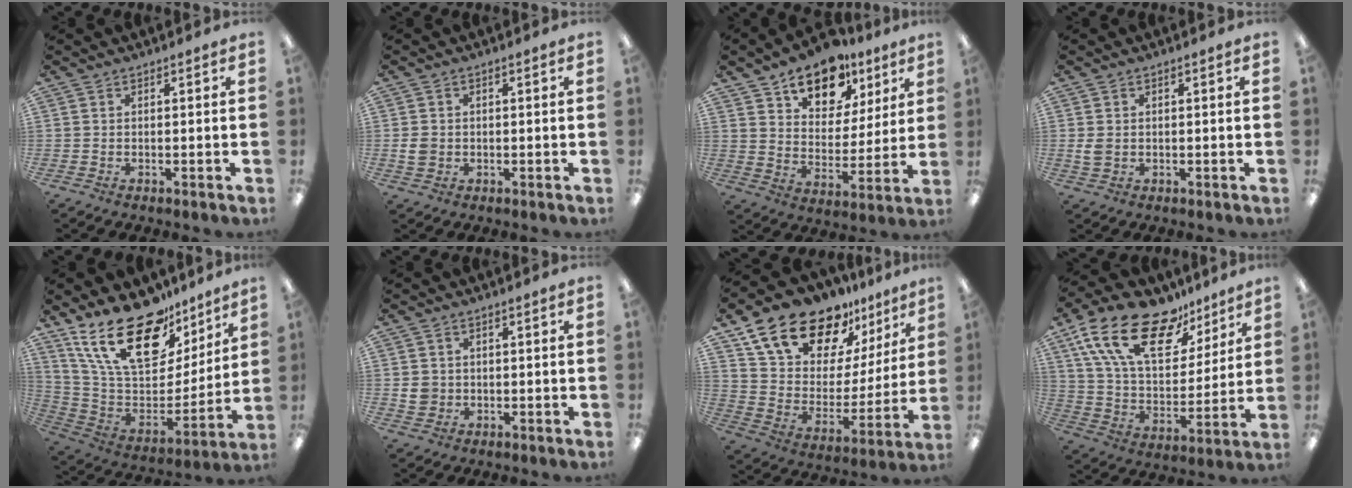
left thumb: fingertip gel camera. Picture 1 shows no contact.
{"total": 3.2, "force": [-0.3, 2.7, 1.7], "torque": [-0.022, 0.004, -0.006]}
{"total": 14.4, "force": [10.3, 8.1, 5.8], "torque": [-0.083, -0.061, 0.185]}
{"total": 2.7, "force": [0.1, 2.0, 1.8], "torque": [-0.032, 0.000, -0.003]}
{"total": 25.1, "force": [16.8, 12.2, 14.0], "torque": [-0.248, -0.109, 0.303]}
{"total": 3.5, "force": [0.0, 3.3, 1.1], "torque": [-0.014, 0.003, 0.000]}
{"total": 19.4, "force": [15.4, 9.3, 7.2], "torque": [-0.143, -0.108, 0.280]}
{"total": 22.2, "force": [13.7, 11.0, 13.5], "torque": [-0.265, -0.069, 0.244]}